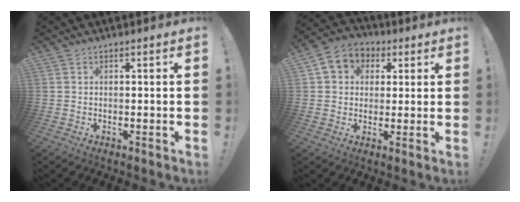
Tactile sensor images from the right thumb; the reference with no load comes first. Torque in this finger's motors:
{"motor_torque": [0.62, 1.84, 0.46, 0.23, 0.00]}